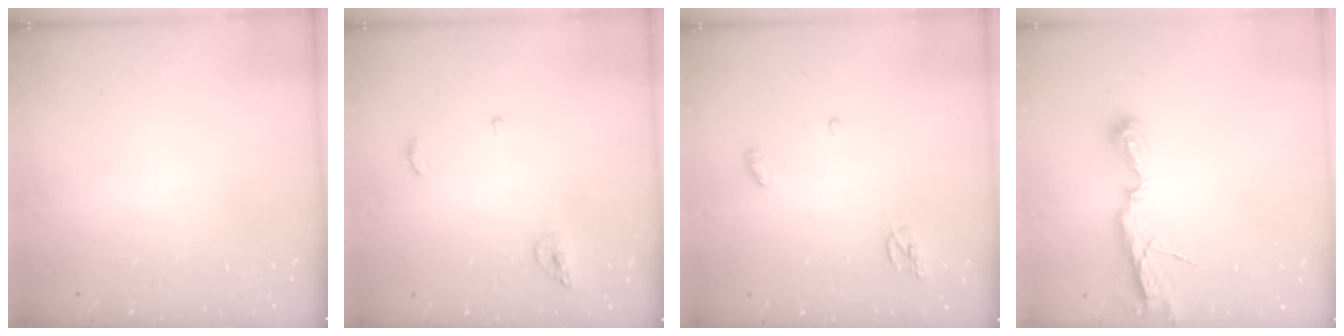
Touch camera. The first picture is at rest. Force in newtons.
{"total": 5.9, "press": 5.6, "slide": 1.7}
{"total": 5.3, "press": 5.3, "slide": 0.3}
{"total": 6.9, "press": 6.9, "slide": 0.1}